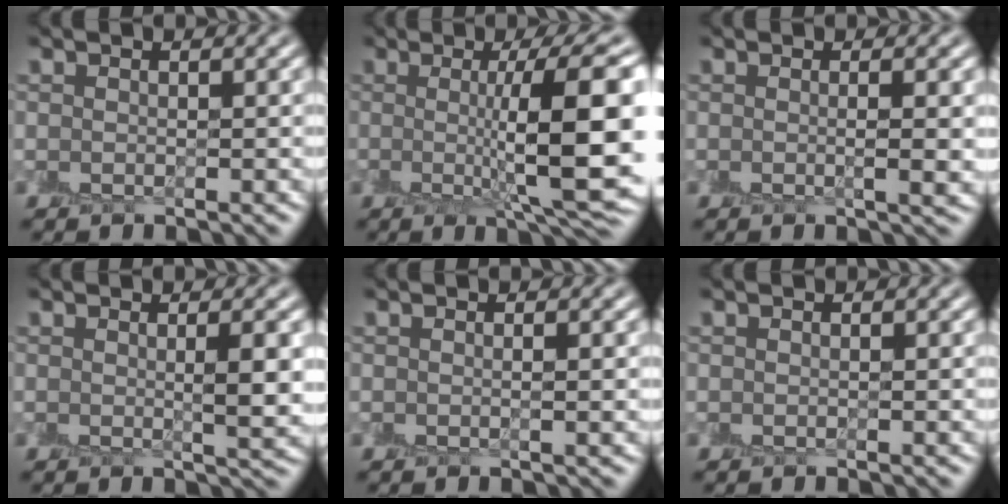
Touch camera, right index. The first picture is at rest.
{"total": 10.0, "force": [0.3, 2.2, 9.8], "torque": [-0.117, 0.001, 0.011]}
{"total": 2.3, "force": [0.1, 0.7, 2.2], "torque": [-0.024, -0.001, 0.000]}
{"total": 3.2, "force": [0.4, 0.8, 3.1], "torque": [-0.034, -0.002, 0.009]}
{"total": 1.1, "force": [0.0, 0.4, 1.0], "torque": [-0.010, 0.001, -0.003]}
{"total": 0.0}